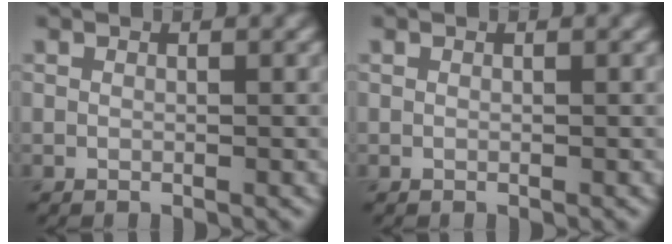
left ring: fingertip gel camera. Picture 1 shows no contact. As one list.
[{"total": 0.0}]